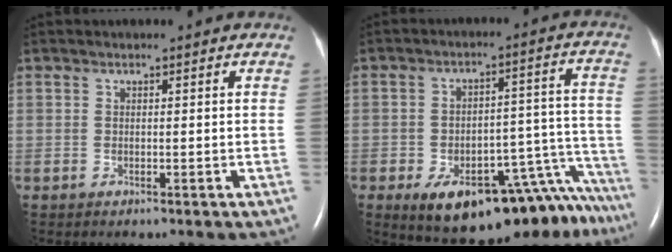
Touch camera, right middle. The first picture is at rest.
{"total": 20.4, "force": [-15.0, 7.1, 11.8], "torque": [-0.068, 0.050, -0.194]}